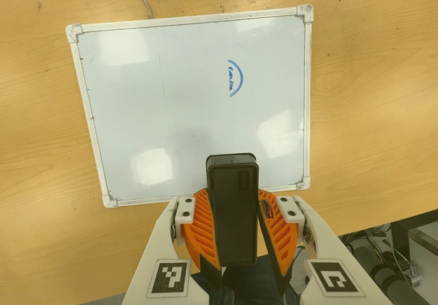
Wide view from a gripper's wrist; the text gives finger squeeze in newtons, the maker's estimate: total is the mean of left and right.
{"total": 10.2, "left": 9.9, "right": 10.5}